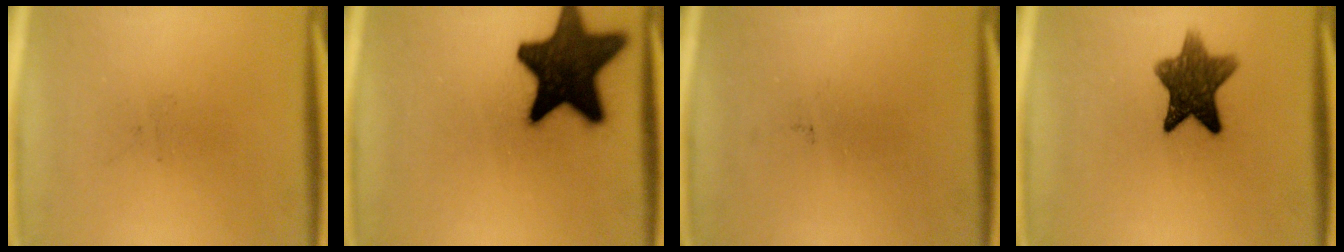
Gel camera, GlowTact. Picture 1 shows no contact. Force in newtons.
{"total": 18.2}
{"total": 0.0}
{"total": 9.7}